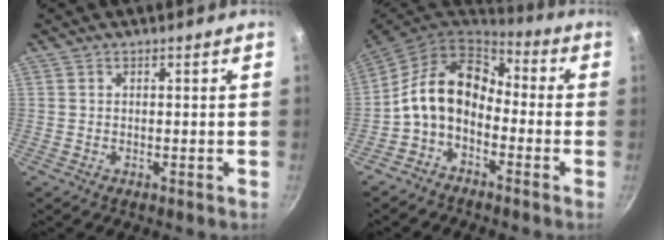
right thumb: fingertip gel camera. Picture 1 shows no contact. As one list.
[{"total": 12.5, "force": [-2.3, 8.9, 8.5], "torque": [-0.143, 0.054, -0.060]}]